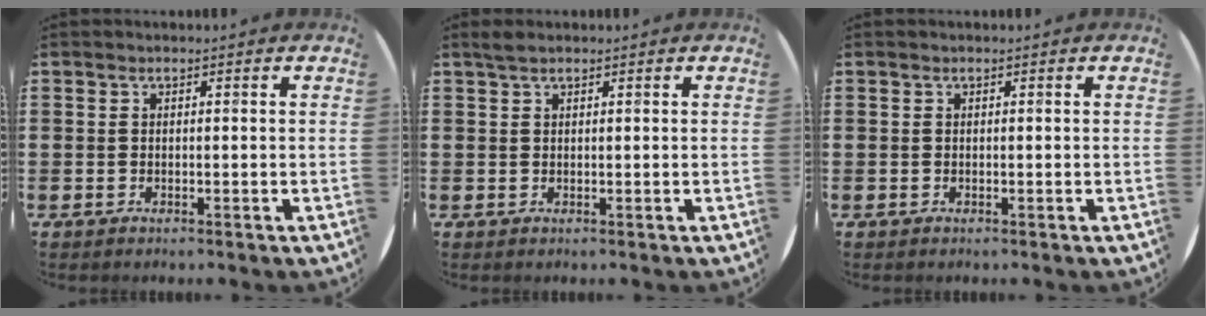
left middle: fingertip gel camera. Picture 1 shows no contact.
{"total": 1.2, "force": [1.0, 0.4, 0.5], "torque": [-0.010, 0.005, 0.018]}
{"total": 0.0}